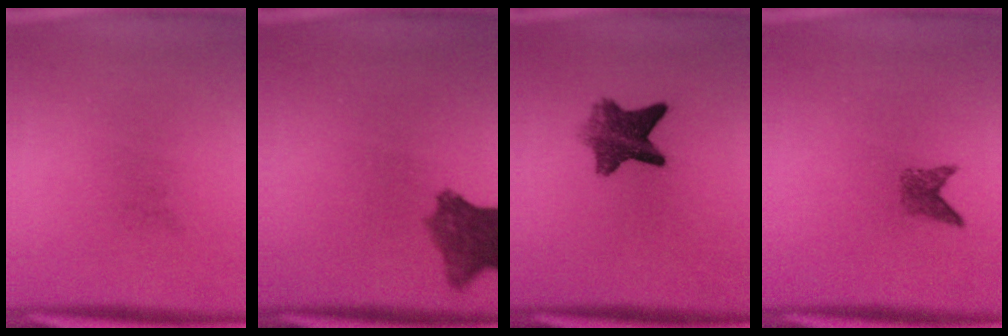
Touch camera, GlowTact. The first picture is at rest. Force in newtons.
{"total": 7.3}
{"total": 7.2}
{"total": 1.9}